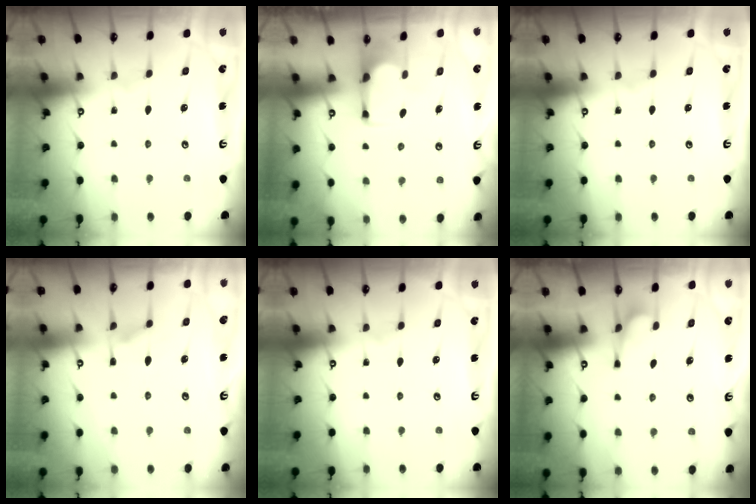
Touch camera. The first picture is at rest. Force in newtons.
{"total": 1.9, "press": 1.7, "slide": 0.8}
{"total": 0.0}
{"total": 1.4, "press": 0.2, "slide": 1.4}
{"total": 0.0}
{"total": 2.1, "press": 2.0, "slide": 0.7}